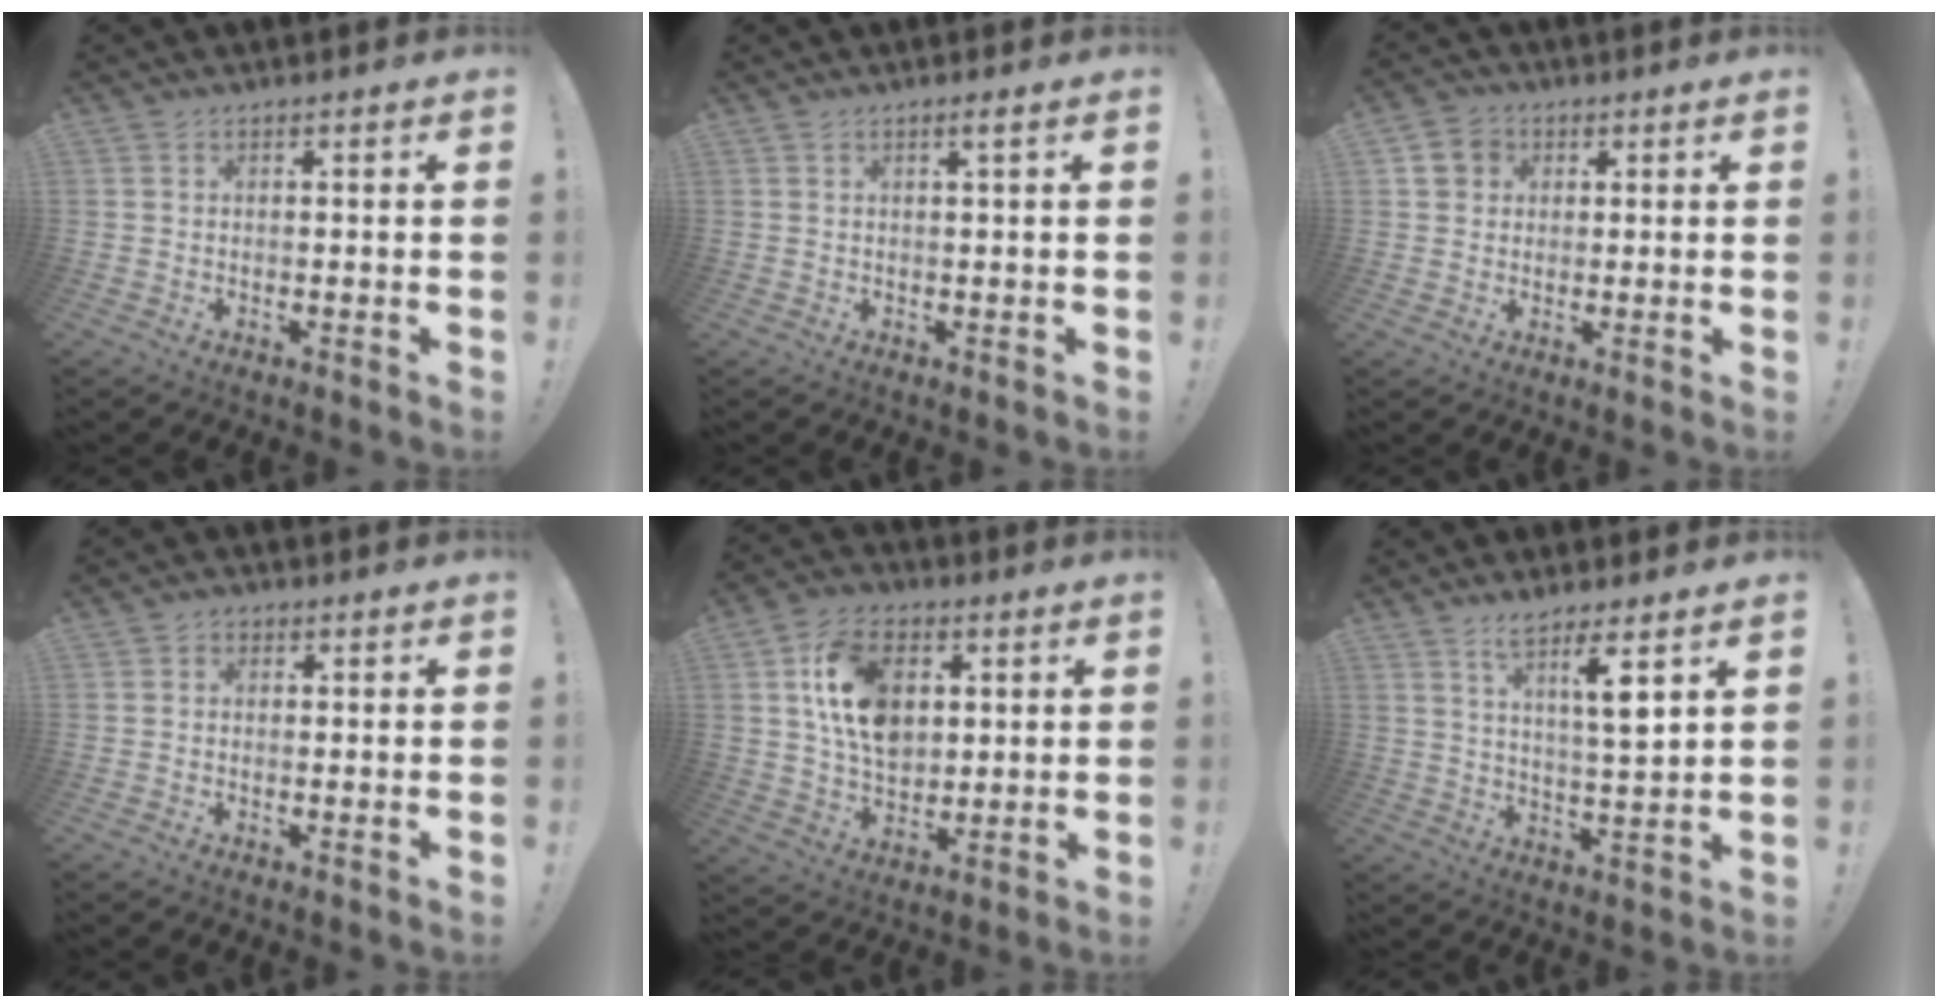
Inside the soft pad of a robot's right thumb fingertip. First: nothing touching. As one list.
[{"total": 1.7, "force": [0.6, -0.2, 1.6], "torque": [-0.027, -0.002, 0.006]}, {"total": 5.6, "force": [1.8, 5.0, 1.8], "torque": [-0.022, 0.002, 0.034]}, {"total": 1.4, "force": [-0.4, 1.2, 0.7], "torque": [-0.014, 0.008, -0.008]}, {"total": 16.2, "force": [4.8, 11.3, 10.5], "torque": [-0.172, -0.005, 0.093]}, {"total": 8.2, "force": [5.0, -0.1, 6.5], "torque": [-0.099, -0.032, 0.074]}]